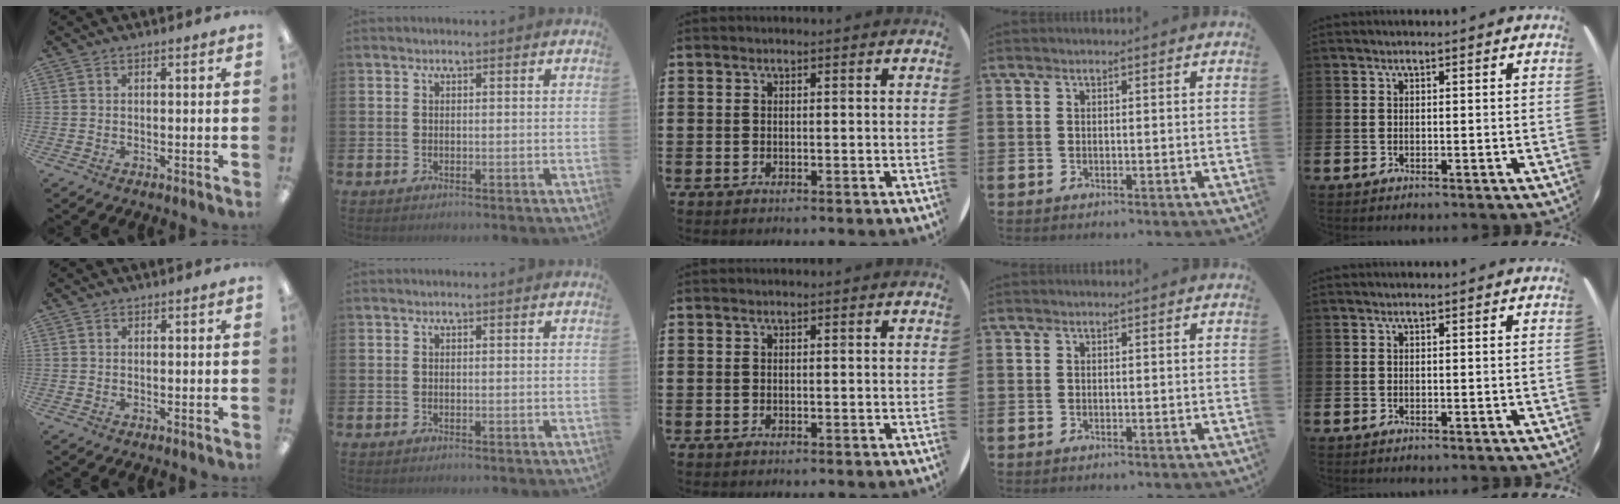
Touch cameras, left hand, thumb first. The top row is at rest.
{}